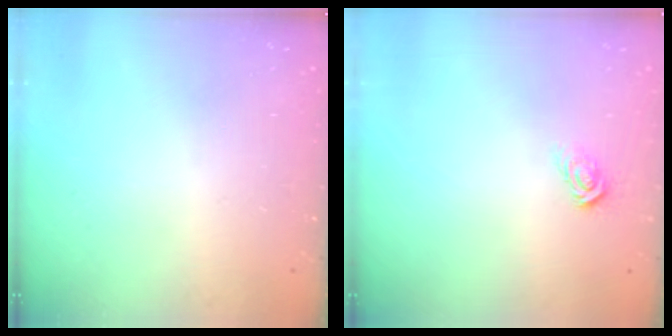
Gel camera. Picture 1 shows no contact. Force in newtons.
{"total": 4.3, "press": 4.3, "slide": 0.2}